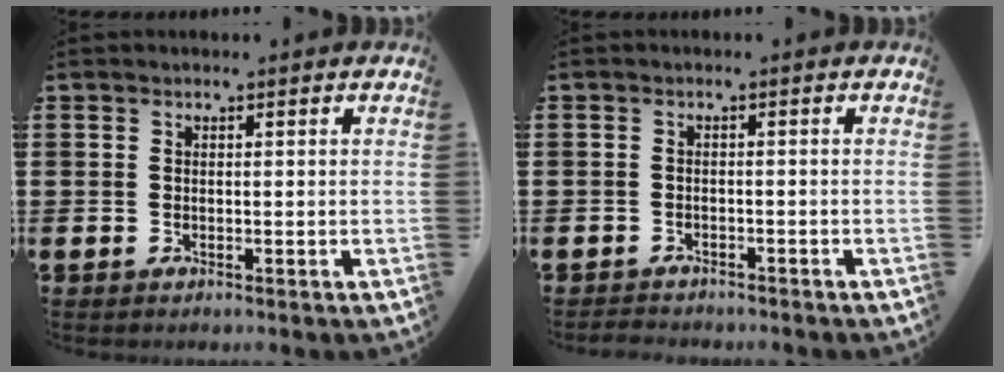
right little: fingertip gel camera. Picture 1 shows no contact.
{"total": 1.2, "force": [-1.2, 0.1, -0.1], "torque": [-0.002, 0.002, -0.026]}